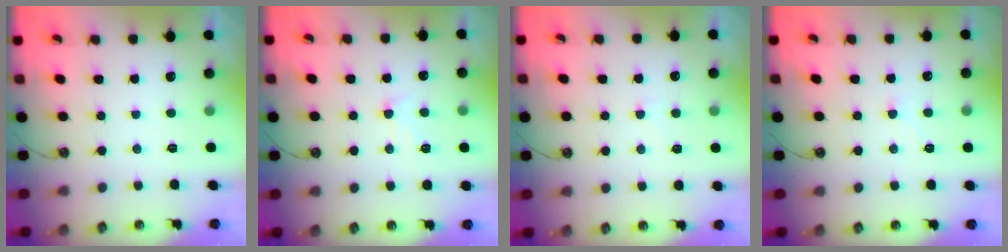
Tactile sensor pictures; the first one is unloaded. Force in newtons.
{"total": 2.6, "press": 2.5, "slide": 0.6}
{"total": 5.7, "press": 5.7, "slide": 0.4}
{"total": 0.9, "press": 0.9, "slide": 0.3}